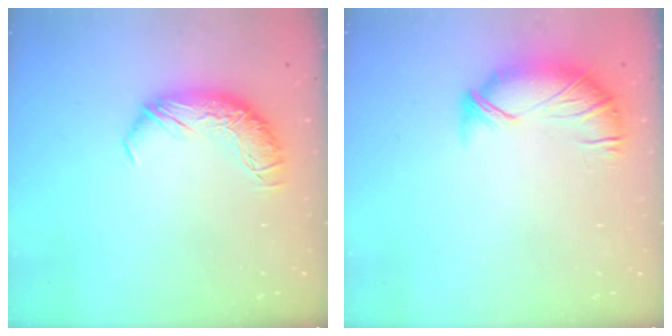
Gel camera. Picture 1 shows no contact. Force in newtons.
{"total": 2.5, "press": 1.9, "slide": 1.7}